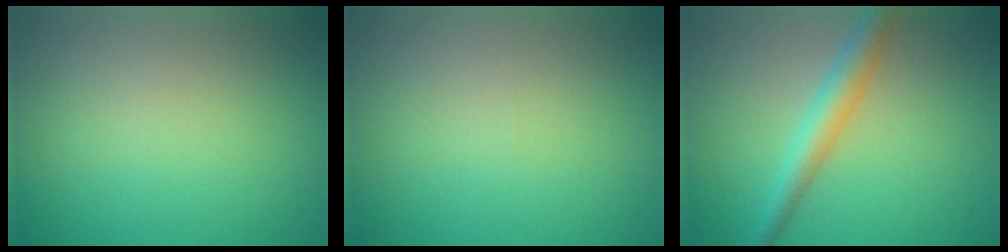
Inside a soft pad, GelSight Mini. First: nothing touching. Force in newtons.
{"total": 0.0}
{"total": 3.6, "press": 3.6, "slide": 0.1}